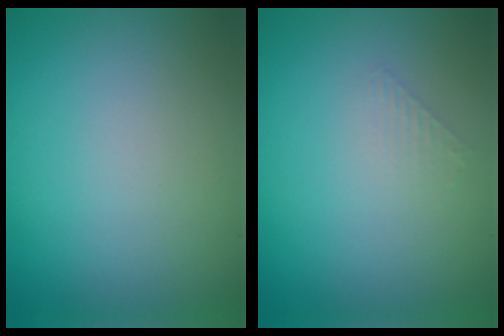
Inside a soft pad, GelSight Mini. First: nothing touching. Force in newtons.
{"total": 1.0, "press": 1.0, "slide": 0.1}